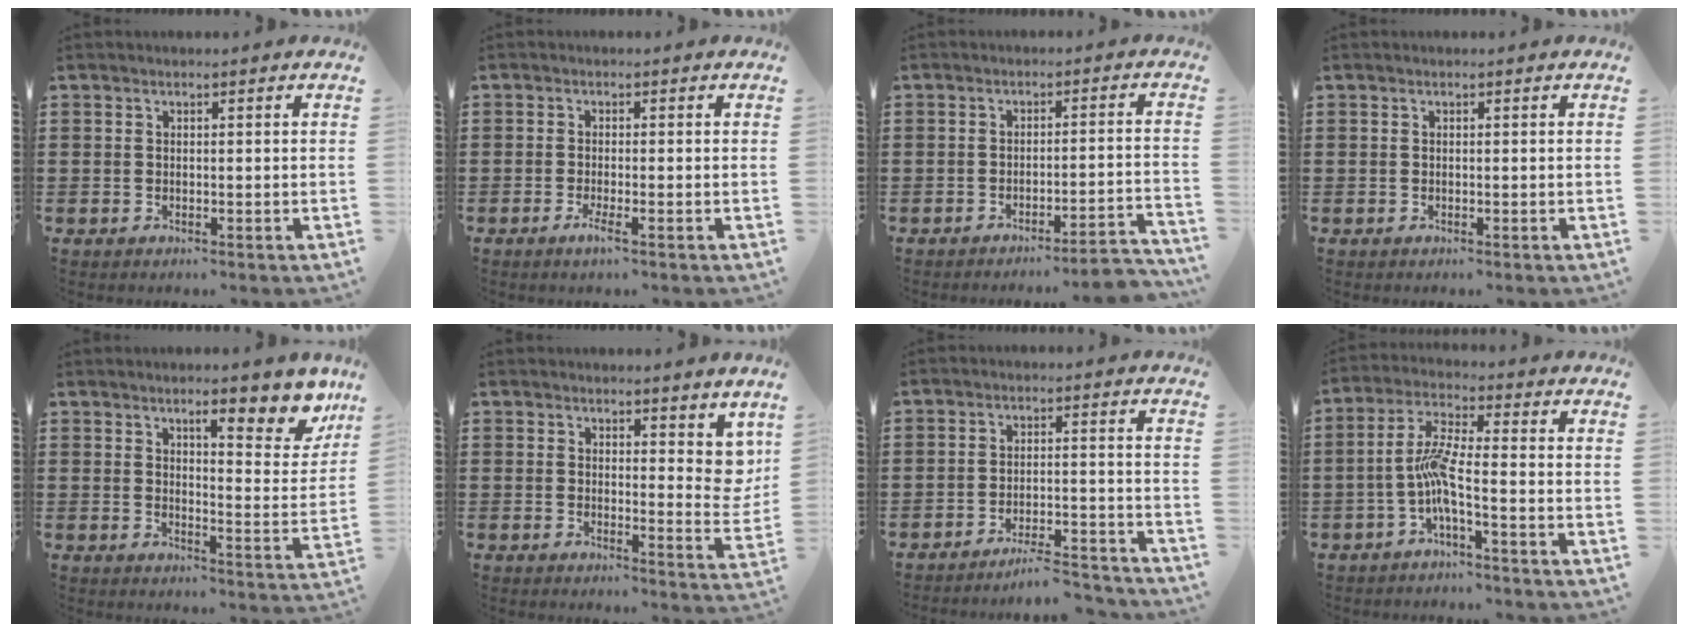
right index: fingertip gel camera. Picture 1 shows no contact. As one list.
[{"total": 2.0, "force": [-1.1, 0.2, 1.7], "torque": [-0.036, -0.007, -0.022]}, {"total": 3.8, "force": [-3.3, -0.1, 1.8], "torque": [-0.032, -0.011, -0.068]}, {"total": 0.0}, {"total": 8.6, "force": [6.1, 2.1, 5.6], "torque": [-0.078, -0.027, 0.097]}, {"total": 4.2, "force": [2.8, 1.9, 2.4], "torque": [-0.033, -0.009, 0.048]}, {"total": 4.9, "force": [-4.6, 0.1, 1.6], "torque": [-0.029, -0.005, -0.090]}, {"total": 6.2, "force": [-2.4, 0.7, 5.7], "torque": [-0.136, -0.007, -0.056]}]